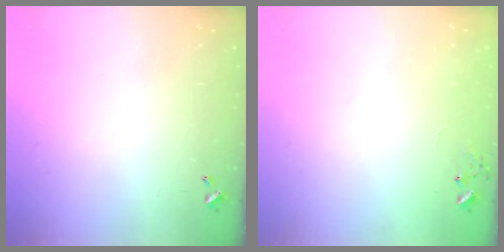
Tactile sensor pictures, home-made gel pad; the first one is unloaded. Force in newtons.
{"total": 6.5, "press": 6.5, "slide": 0.5}